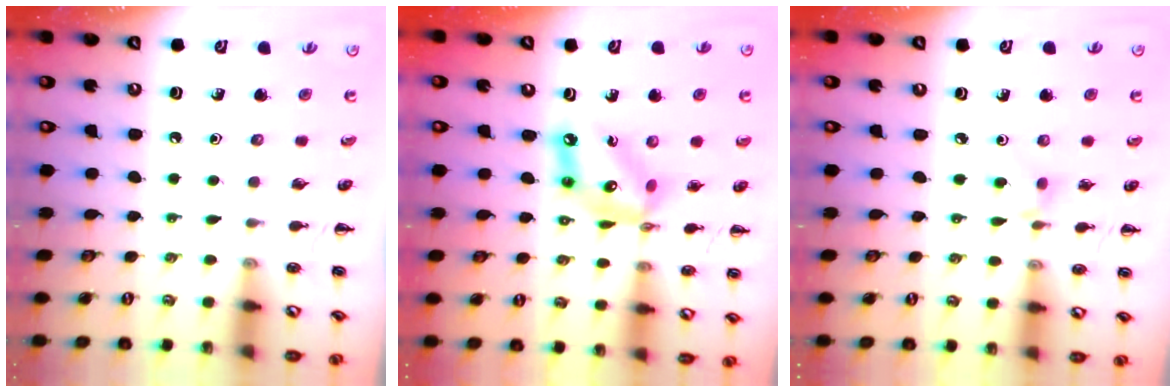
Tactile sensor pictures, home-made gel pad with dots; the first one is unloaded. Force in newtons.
{"total": 12.9, "press": 12.5, "slide": 3.2}
{"total": 3.4, "press": 3.2, "slide": 1.1}